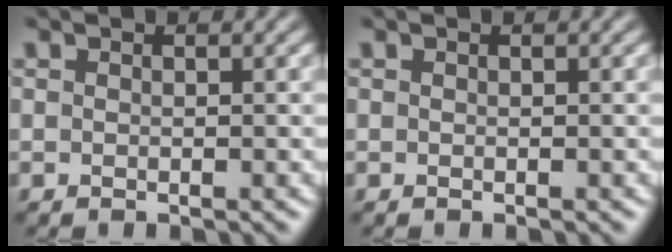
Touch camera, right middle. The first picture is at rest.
{"total": 0.0}